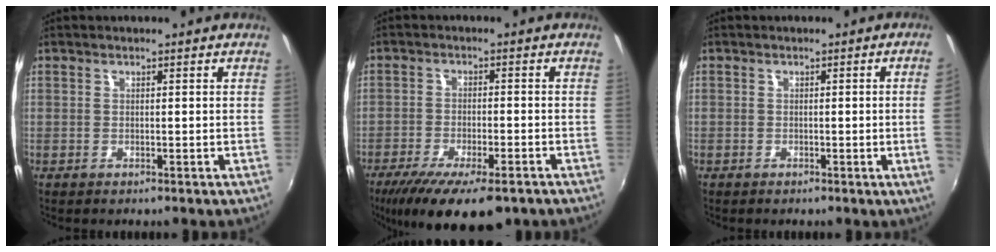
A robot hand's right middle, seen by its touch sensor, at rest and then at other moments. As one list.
[{"total": 14.4, "force": [-10.0, 4.7, 9.2], "torque": [-0.188, -0.044, -0.160]}, {"total": 2.7, "force": [-0.1, -1.5, 2.2], "torque": [-0.037, -0.011, 0.004]}]